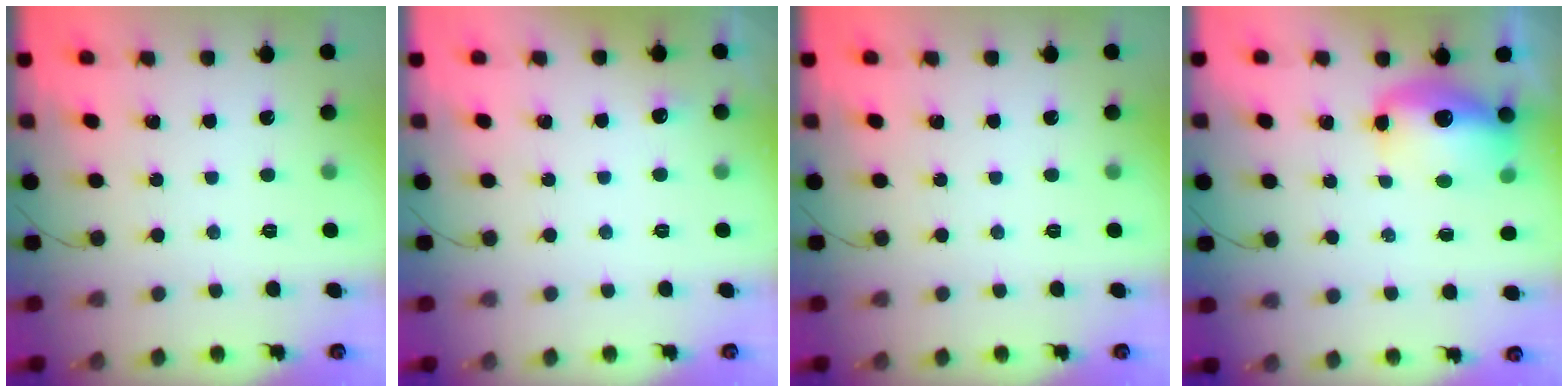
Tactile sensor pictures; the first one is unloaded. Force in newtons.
{"total": 7.4, "press": 2.7, "slide": 6.9}
{"total": 0.0}
{"total": 11.3, "press": 11.0, "slide": 2.5}